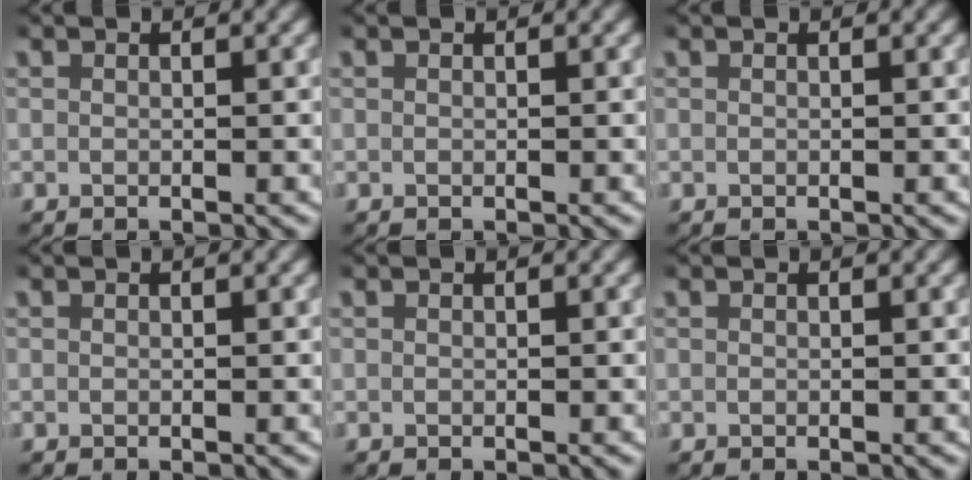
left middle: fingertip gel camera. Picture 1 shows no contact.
{"total": 0.0}
{"total": 0.0}
{"total": 0.0}
{"total": 0.0}
{"total": 0.0}